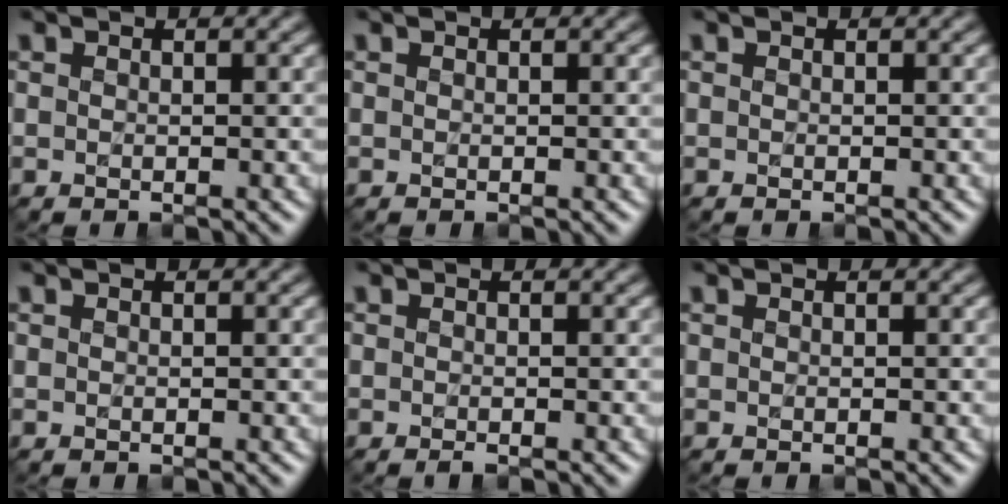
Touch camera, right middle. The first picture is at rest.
{"total": 0.0}
{"total": 0.0}
{"total": 0.0}
{"total": 0.6, "force": [-0.5, 0.0, 0.2], "torque": [-0.001, -0.001, -0.007]}
{"total": 0.0}